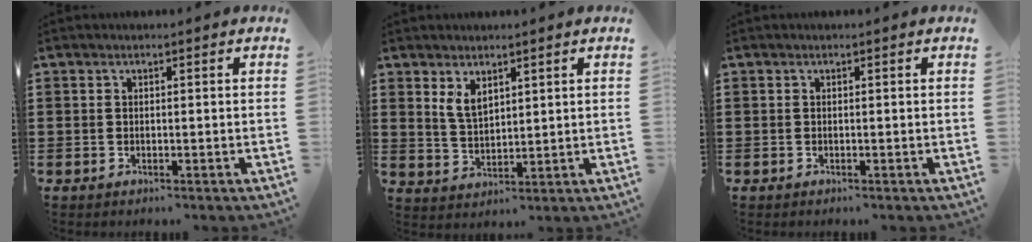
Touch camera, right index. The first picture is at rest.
{"total": 3.7, "force": [2.2, 1.9, 2.2], "torque": [-0.051, 0.004, 0.041]}
{"total": 0.0}